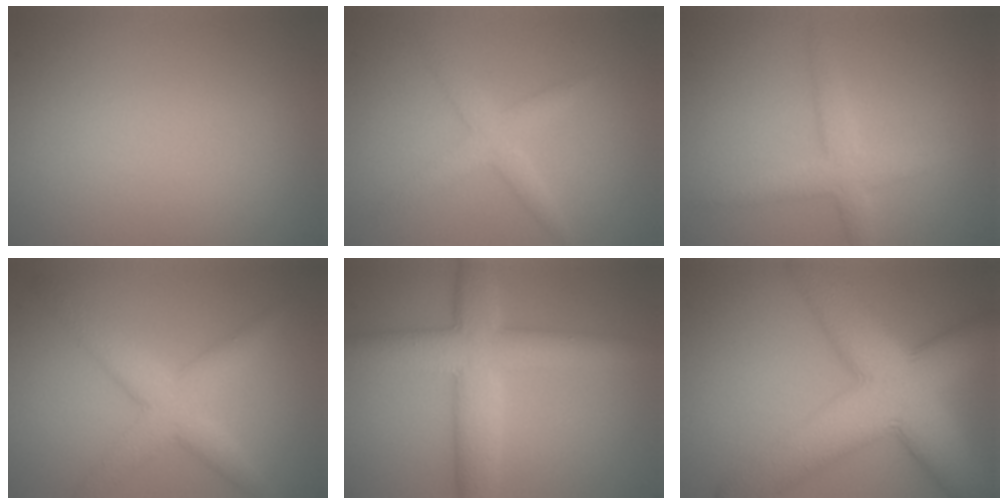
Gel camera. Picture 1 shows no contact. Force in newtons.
{"total": 2.5, "press": 2.5, "slide": 0.0}
{"total": 3.0, "press": 3.0, "slide": 0.0}
{"total": 4.5, "press": 4.5, "slide": 0.1}
{"total": 7.1, "press": 7.1, "slide": 0.2}
{"total": 12.6, "press": 12.6, "slide": 0.5}